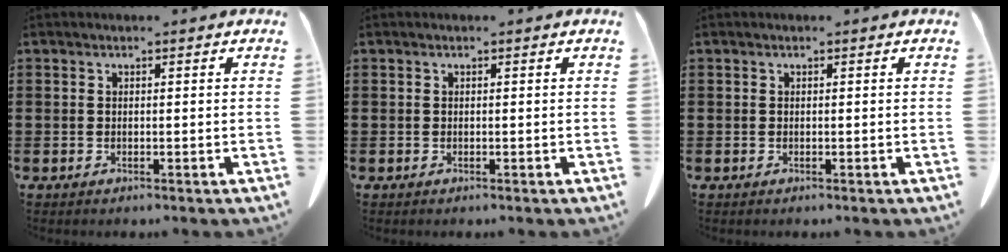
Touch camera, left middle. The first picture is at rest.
{"total": 0.0}
{"total": 0.0}